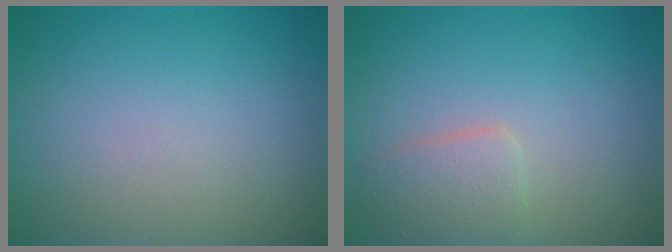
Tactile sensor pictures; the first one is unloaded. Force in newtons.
{"total": 2.4, "press": 2.4, "slide": 0.1}